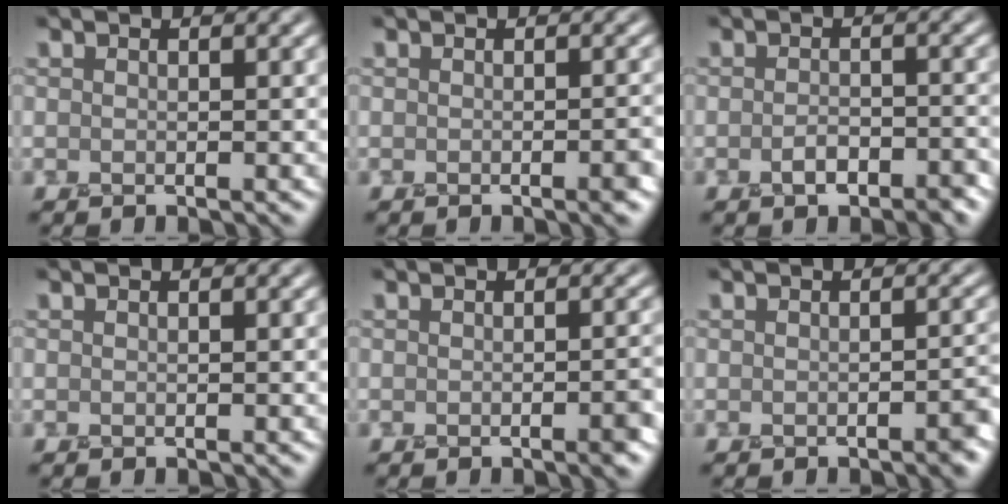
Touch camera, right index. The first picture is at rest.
{"total": 1.6, "force": [-0.6, 0.4, 1.4], "torque": [-0.015, 0.002, -0.010]}
{"total": 2.5, "force": [-1.5, 1.2, 1.5], "torque": [-0.024, 0.006, -0.024]}
{"total": 0.0}
{"total": 1.9, "force": [-0.8, 0.5, 1.6], "torque": [-0.018, 0.002, -0.015]}
{"total": 2.0, "force": [-1.0, 0.6, 1.7], "torque": [-0.019, 0.002, -0.018]}